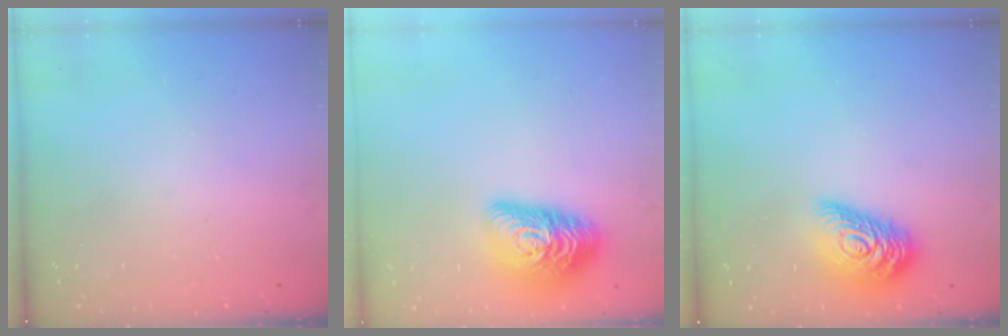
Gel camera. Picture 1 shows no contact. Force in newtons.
{"total": 17.6, "press": 17.6, "slide": 0.9}
{"total": 15.2, "press": 15.1, "slide": 0.9}